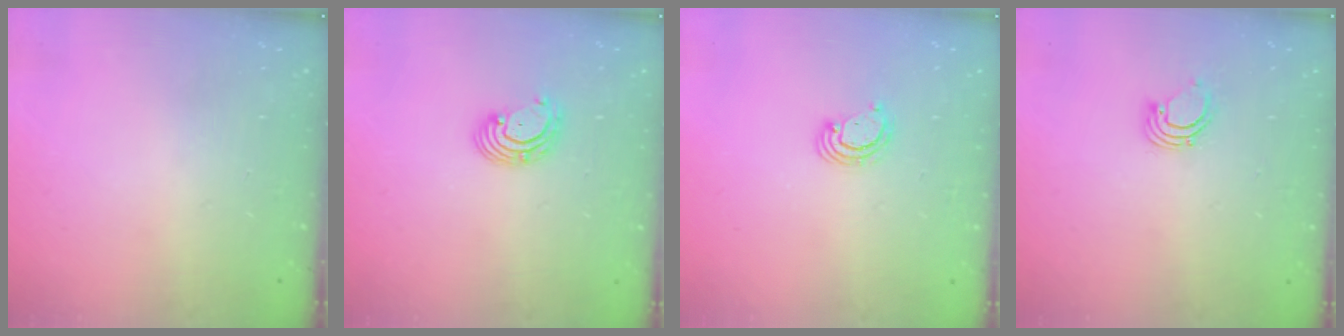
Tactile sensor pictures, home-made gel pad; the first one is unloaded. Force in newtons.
{"total": 2.8, "press": 2.8, "slide": 0.2}
{"total": 2.5, "press": 2.5, "slide": 0.3}
{"total": 2.2, "press": 2.2, "slide": 0.2}